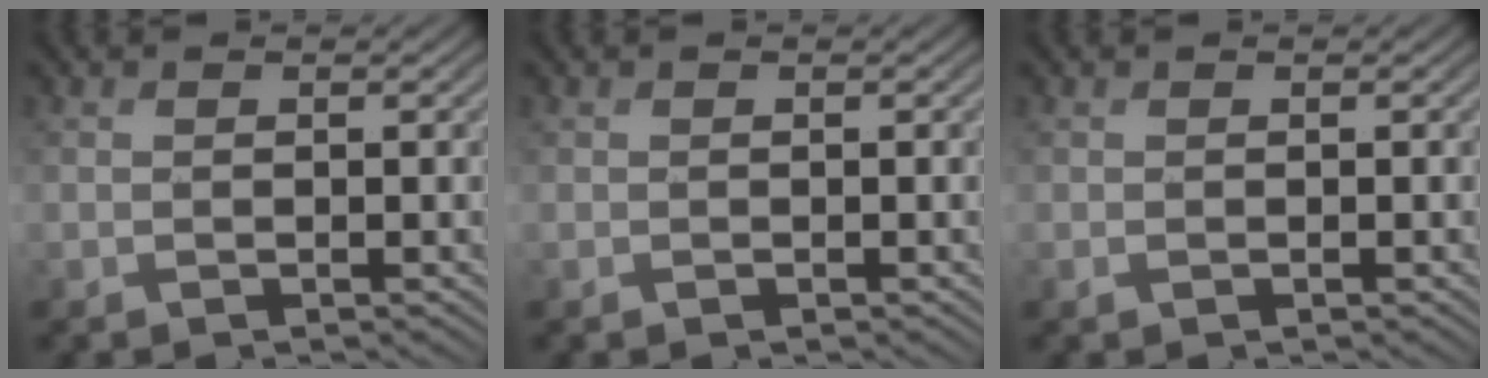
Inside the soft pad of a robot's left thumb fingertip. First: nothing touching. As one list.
[{"total": 0.0}, {"total": 0.6, "force": [-0.2, 0.3, 0.4], "torque": [-0.012, -0.004, -0.003]}]